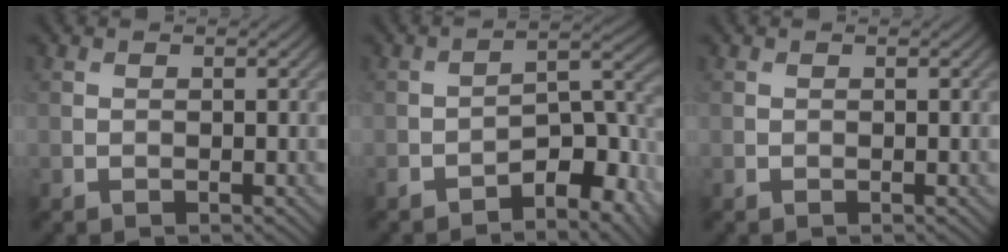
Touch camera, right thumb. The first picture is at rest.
{"total": 7.9, "force": [-4.9, 2.7, 5.5], "torque": [-0.076, 0.006, -0.087]}
{"total": 0.0}